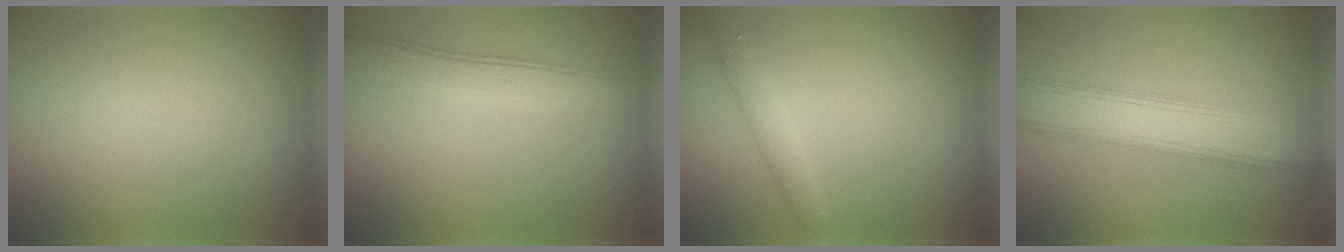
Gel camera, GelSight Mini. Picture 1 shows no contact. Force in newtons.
{"total": 4.0, "press": 4.0, "slide": 0.3}
{"total": 1.5, "press": 1.5, "slide": 0.0}
{"total": 6.6, "press": 6.6, "slide": 0.1}